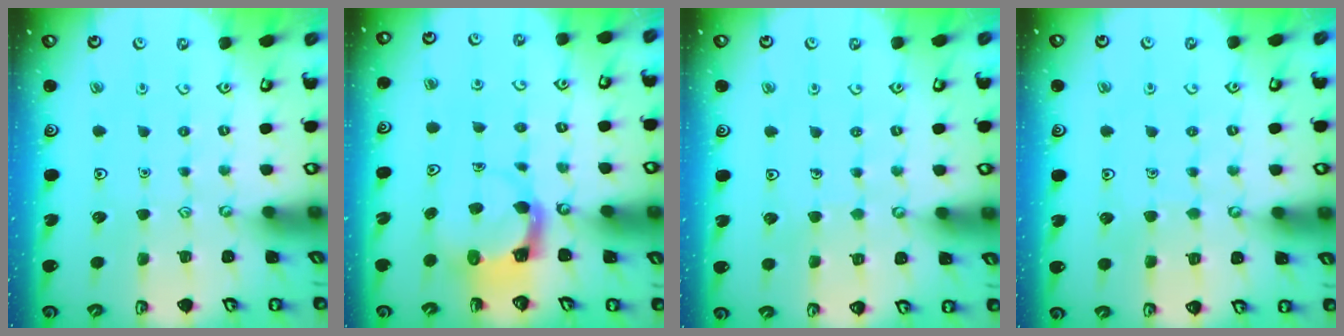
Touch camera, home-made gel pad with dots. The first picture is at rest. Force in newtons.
{"total": 4.0, "press": 3.9, "slide": 0.4}
{"total": 3.2, "press": 3.2, "slide": 0.2}
{"total": 3.6, "press": 3.6, "slide": 0.4}